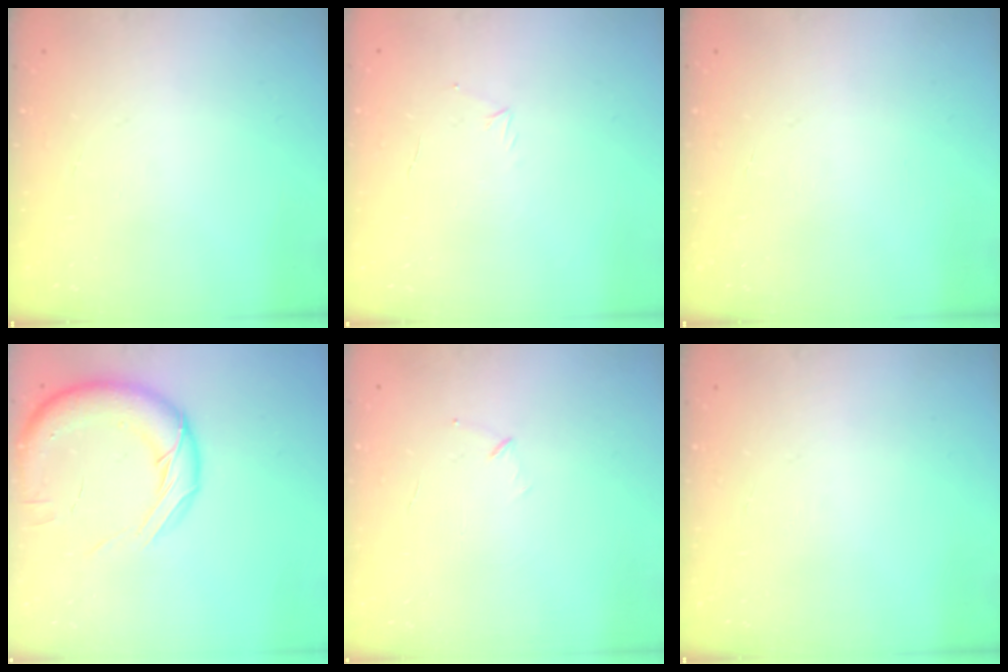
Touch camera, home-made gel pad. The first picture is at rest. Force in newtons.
{"total": 3.2, "press": 3.1, "slide": 0.8}
{"total": 0.0}
{"total": 16.1, "press": 15.8, "slide": 3.0}
{"total": 3.8, "press": 3.7, "slide": 1.0}
{"total": 0.0}